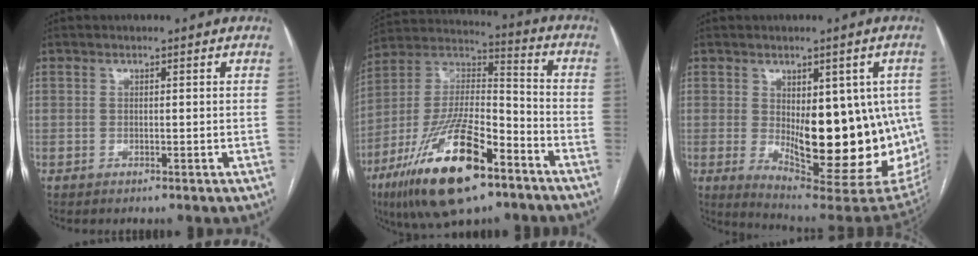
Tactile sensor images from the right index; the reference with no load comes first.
{"total": 22.6, "force": [-12.9, 6.9, 17.3], "torque": [-0.344, -0.015, -0.226]}
{"total": 19.5, "force": [-1.7, 7.3, 18.0], "torque": [-0.185, -0.003, 0.005]}